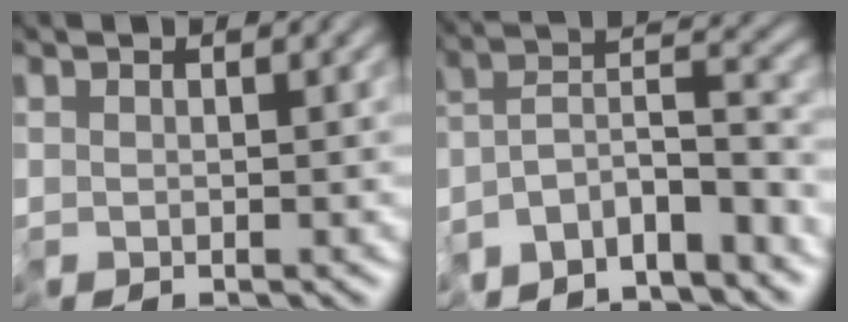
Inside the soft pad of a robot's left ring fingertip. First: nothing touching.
{"total": 7.5, "force": [-6.3, 1.9, 3.5], "torque": [-0.033, 0.004, -0.114]}